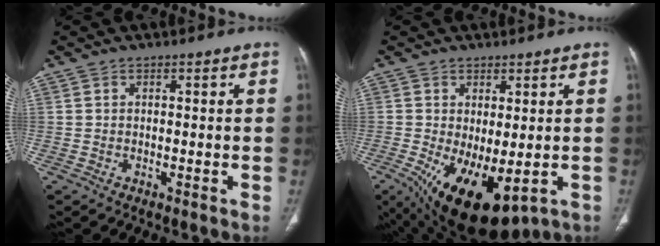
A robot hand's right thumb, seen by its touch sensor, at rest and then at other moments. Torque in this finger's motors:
{"motor_torque": [-0.33, 0.80, 0.07, 0.04, 0.16]}